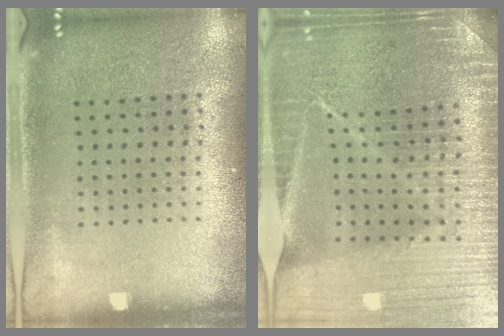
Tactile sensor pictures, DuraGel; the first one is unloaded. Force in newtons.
{"total": 4.7, "press": 4.4, "slide": 1.7}